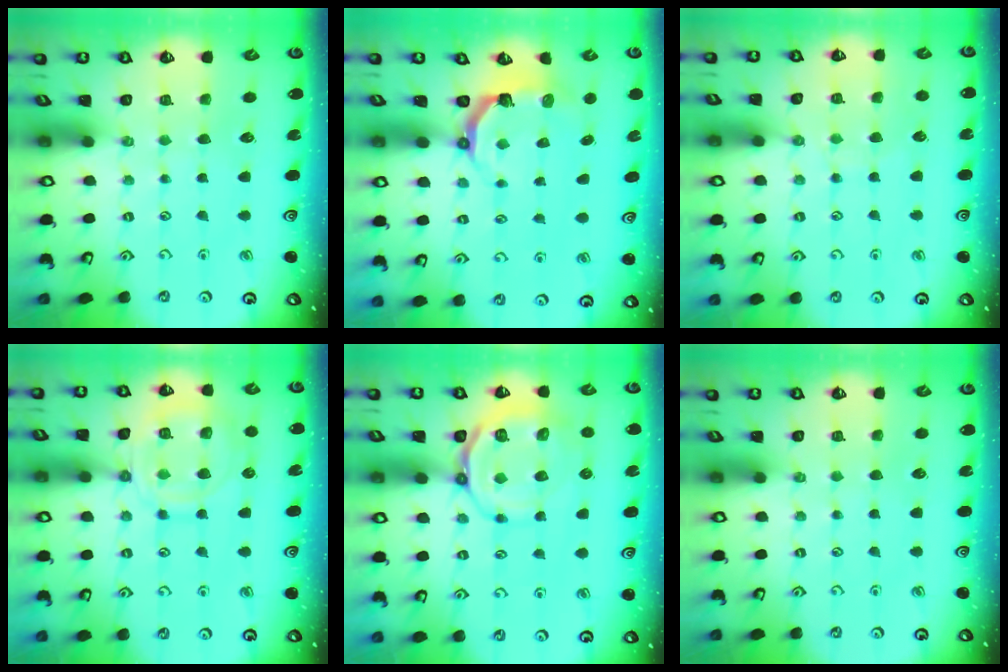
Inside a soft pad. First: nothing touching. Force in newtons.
{"total": 4.8, "press": 3.2, "slide": 3.6}
{"total": 6.4, "press": 6.4, "slide": 0.6}
{"total": 13.6, "press": 13.6, "slide": 1.3}
{"total": 11.1, "press": 10.8, "slide": 2.3}
{"total": 0.0}